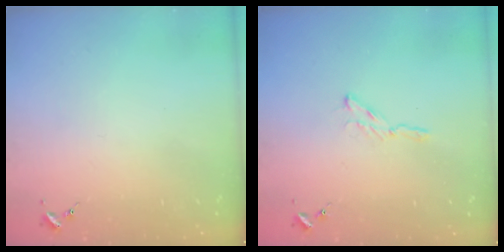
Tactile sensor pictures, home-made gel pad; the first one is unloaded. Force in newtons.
{"total": 2.9, "press": 2.9, "slide": 0.3}